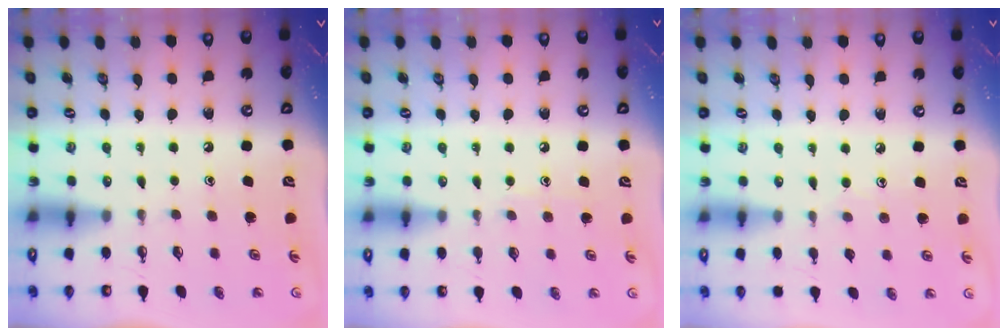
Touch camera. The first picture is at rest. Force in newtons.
{"total": 5.1, "press": 5.0, "slide": 0.6}
{"total": 4.9, "press": 4.8, "slide": 0.5}